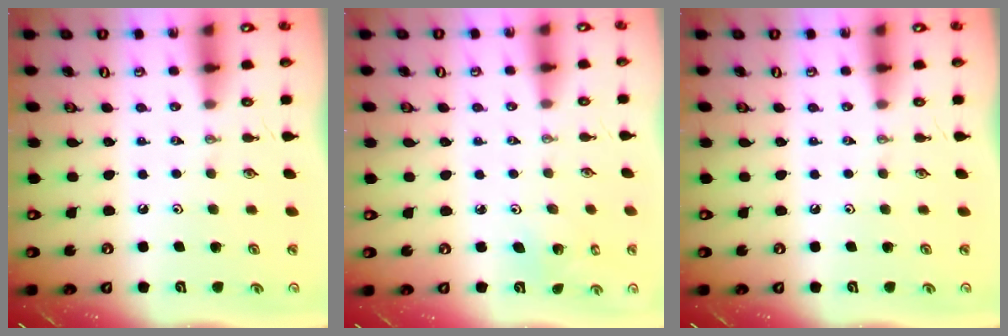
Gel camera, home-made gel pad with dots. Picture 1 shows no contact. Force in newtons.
{"total": 2.2, "press": 2.2, "slide": 0.2}
{"total": 0.0}